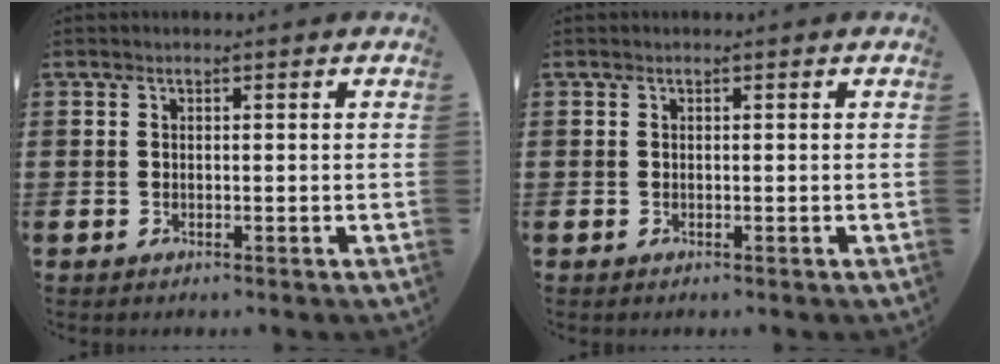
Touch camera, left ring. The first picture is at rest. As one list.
[{"total": 0.0}]